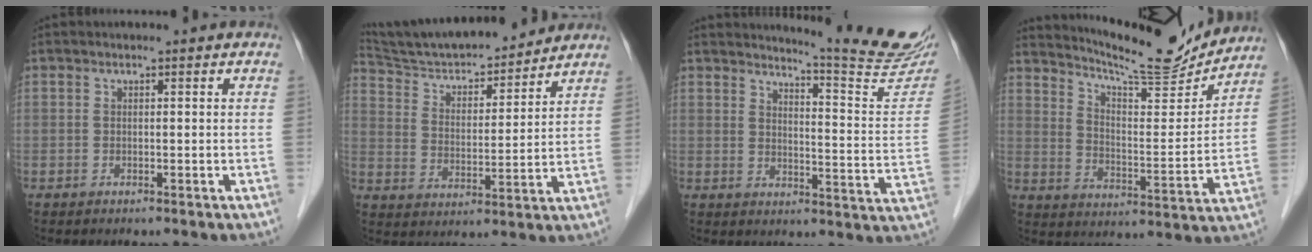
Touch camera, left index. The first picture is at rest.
{"total": 17.2, "force": [15.9, 2.5, 5.8], "torque": [-0.101, 0.010, 0.261]}
{"total": 15.4, "force": [14.7, -1.1, 4.2], "torque": [-0.059, -0.101, 0.169]}
{"total": 15.5, "force": [14.9, 0.5, 4.2], "torque": [-0.078, -0.033, 0.220]}